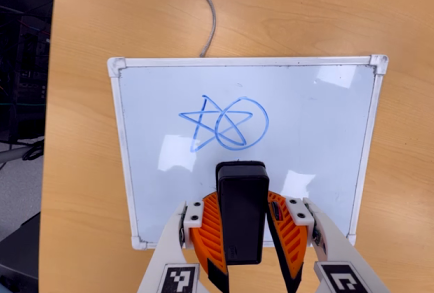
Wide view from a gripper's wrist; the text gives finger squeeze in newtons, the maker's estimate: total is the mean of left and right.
{"total": 8.8, "left": 7.5, "right": 10.0}